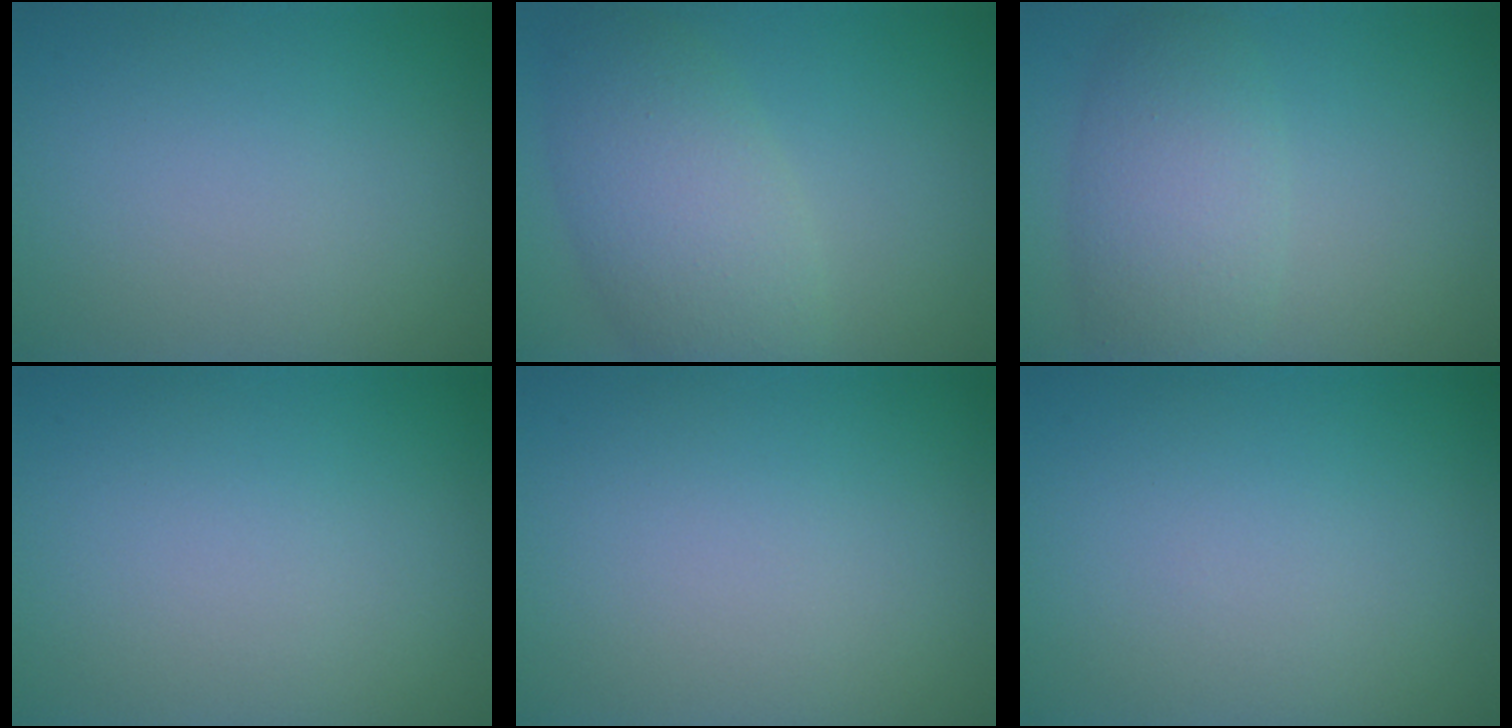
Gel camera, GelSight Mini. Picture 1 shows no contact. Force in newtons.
{"total": 5.9, "press": 5.8, "slide": 0.4}
{"total": 4.6, "press": 4.6, "slide": 0.3}
{"total": 0.0}
{"total": 0.0}
{"total": 0.0}